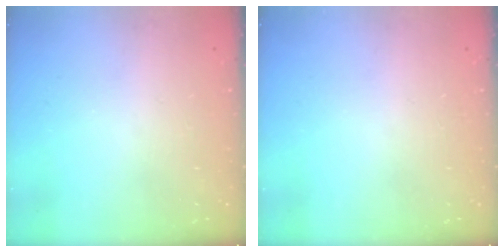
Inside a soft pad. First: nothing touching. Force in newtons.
{"total": 0.0}